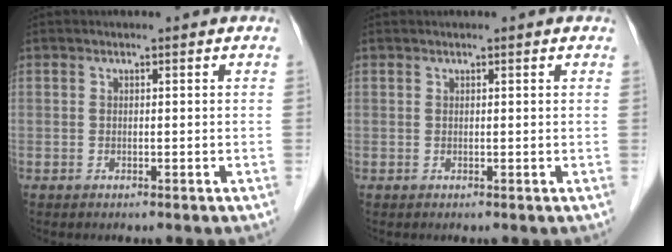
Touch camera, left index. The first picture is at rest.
{"total": 0.8, "force": [0.7, -0.1, 0.3], "torque": [-0.010, 0.011, 0.015]}